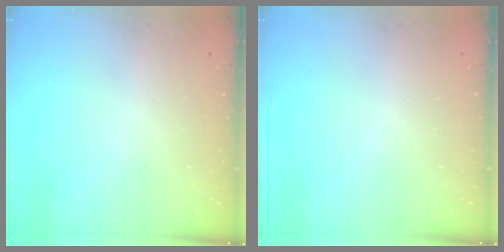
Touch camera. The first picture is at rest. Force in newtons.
{"total": 0.0}